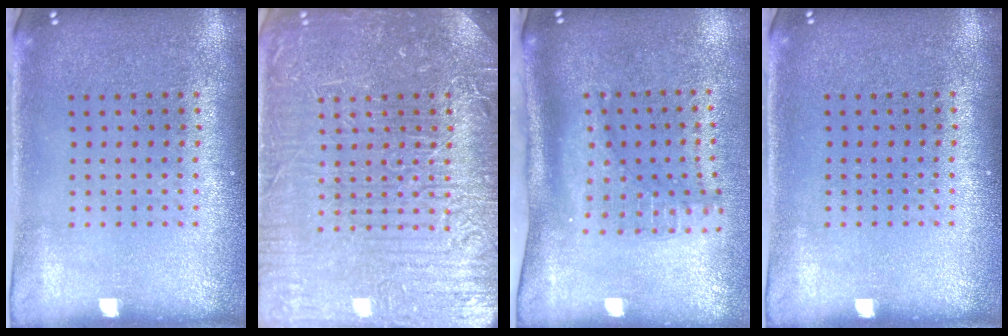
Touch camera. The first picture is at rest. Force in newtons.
{"total": 7.6, "press": 7.6, "slide": 0.9}
{"total": 2.1, "press": 1.4, "slide": 1.6}
{"total": 0.0}